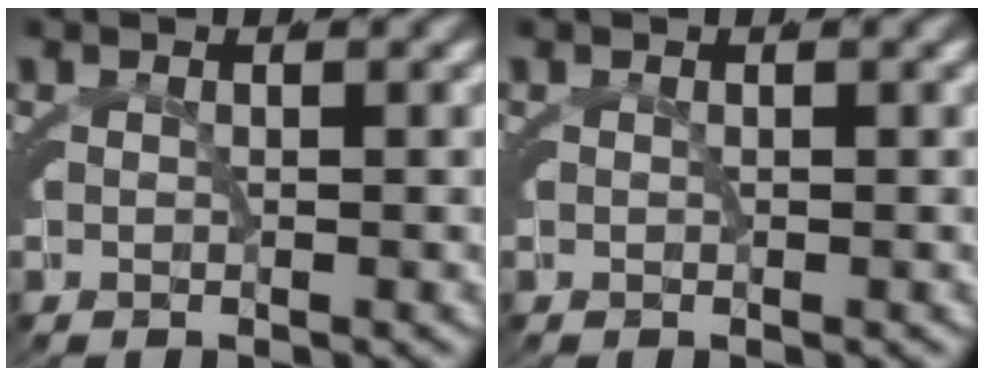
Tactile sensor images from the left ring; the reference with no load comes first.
{"total": 0.0}